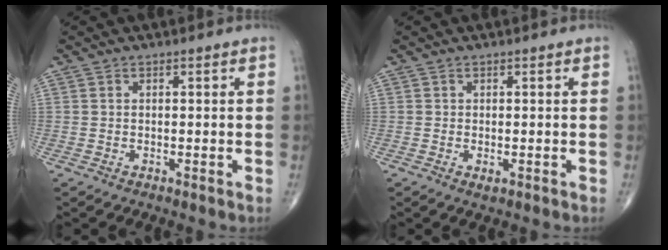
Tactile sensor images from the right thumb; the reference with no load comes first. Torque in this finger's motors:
{"motor_torque": [-0.42, 0.21, -0.01, -0.02, -0.02]}